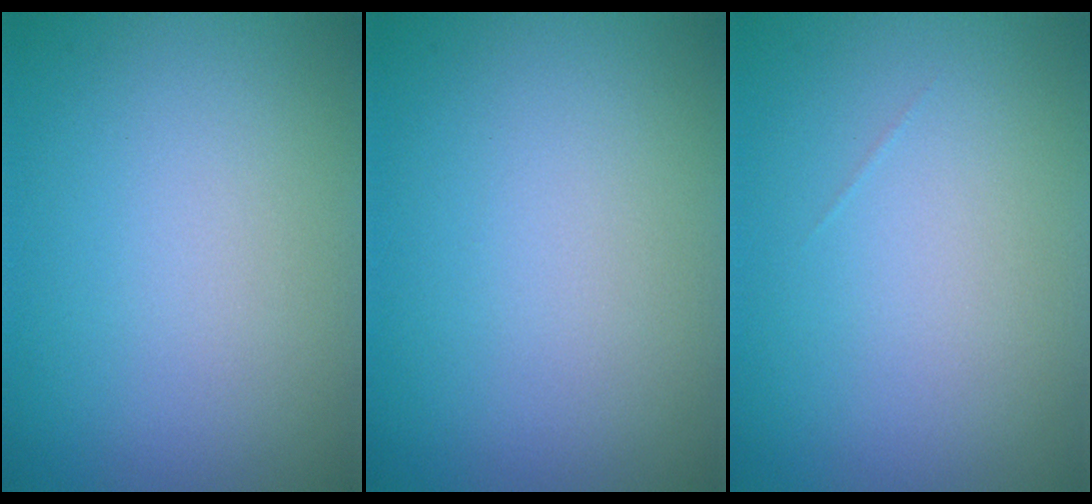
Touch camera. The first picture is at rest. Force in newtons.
{"total": 0.0}
{"total": 0.0}